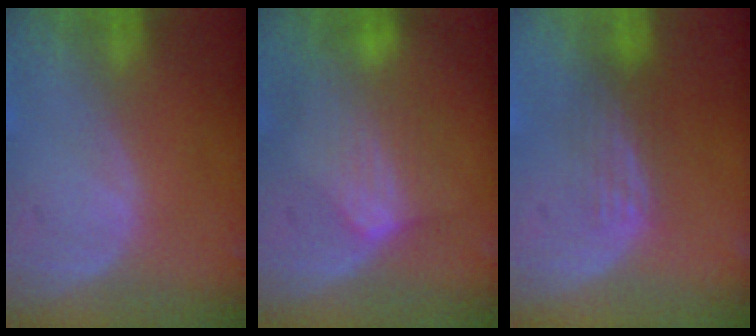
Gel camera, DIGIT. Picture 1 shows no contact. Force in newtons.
{"total": 7.2, "press": 6.5, "slide": 3.1}
{"total": 2.9, "press": 2.9, "slide": 0.2}